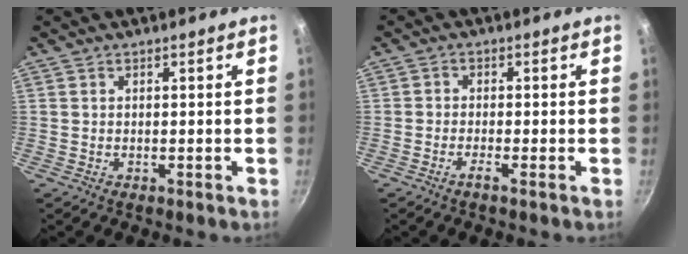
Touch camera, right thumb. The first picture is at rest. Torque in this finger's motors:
{"motor_torque": [-0.63, 0.10, -0.26, -0.08, 0.03]}